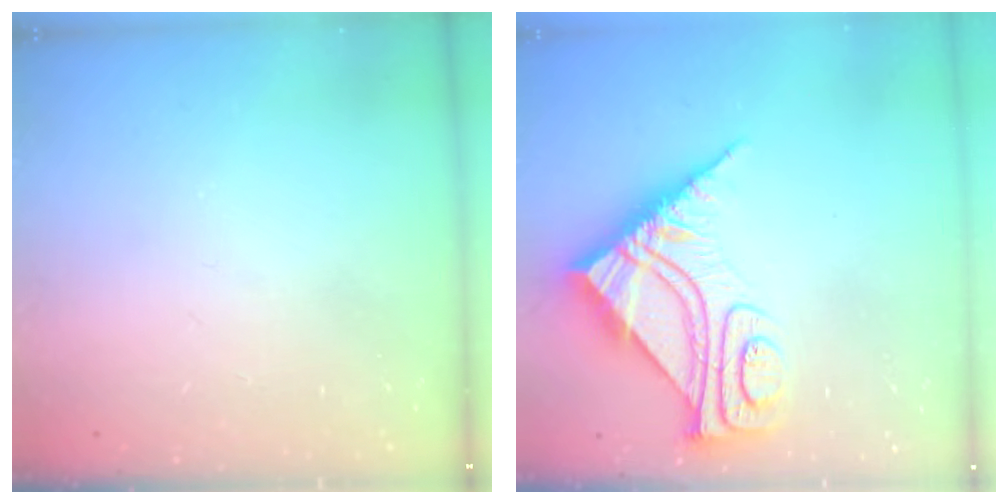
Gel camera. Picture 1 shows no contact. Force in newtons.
{"total": 10.9, "press": 10.9, "slide": 1.3}